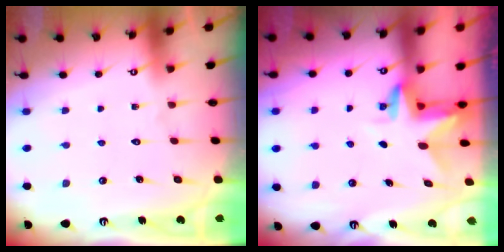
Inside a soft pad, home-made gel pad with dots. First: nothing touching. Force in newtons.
{"total": 2.9, "press": 2.9, "slide": 0.2}